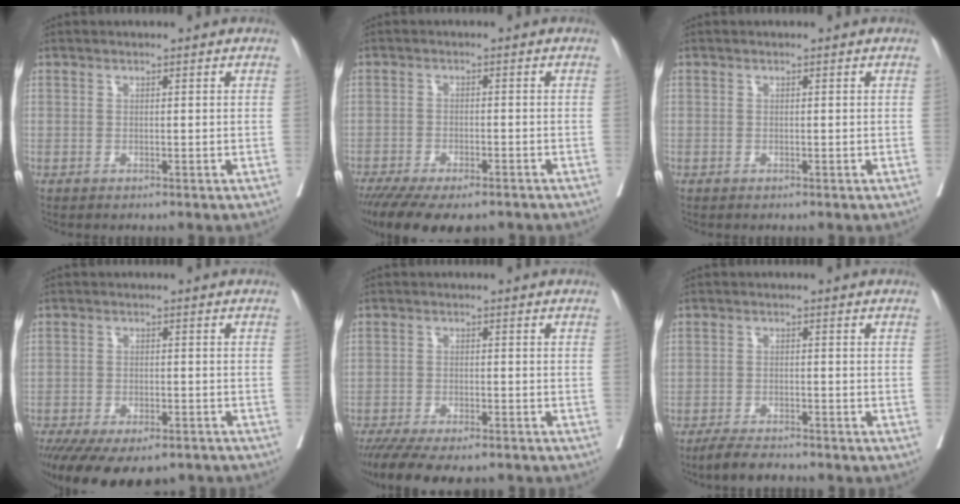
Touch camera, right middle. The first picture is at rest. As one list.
[{"total": 13.2, "force": [-10.1, 4.4, 7.2], "torque": [-0.137, -0.022, -0.149]}, {"total": 0.0}, {"total": 15.8, "force": [-11.5, 6.4, 8.6], "torque": [-0.175, -0.027, -0.161]}, {"total": 12.1, "force": [-9.8, 3.5, 6.2], "torque": [-0.110, -0.018, -0.147]}, {"total": 4.0, "force": [-3.6, 0.7, 1.6], "torque": [-0.032, -0.011, -0.065]}]